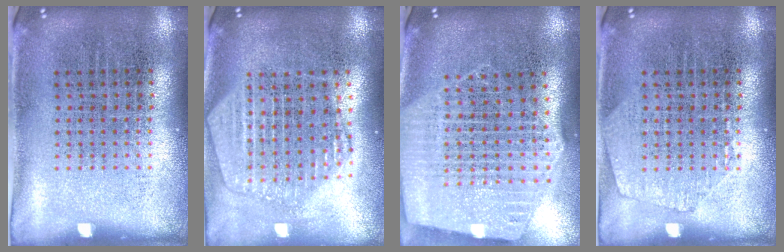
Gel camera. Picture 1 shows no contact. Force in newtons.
{"total": 2.2, "press": 2.0, "slide": 1.0}
{"total": 2.6, "press": 2.2, "slide": 1.4}
{"total": 1.2, "press": 1.2, "slide": 0.2}